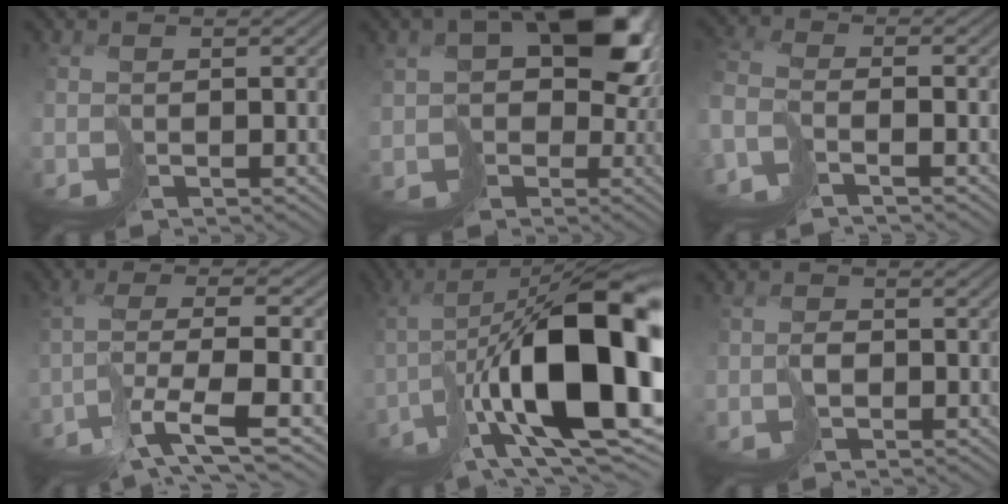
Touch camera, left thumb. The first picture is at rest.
{"total": 13.5, "force": [3.2, 9.0, 9.5], "torque": [-0.168, -0.010, 0.077]}
{"total": 4.7, "force": [-3.5, 0.8, 3.0], "torque": [-0.079, -0.002, -0.076]}
{"total": 9.1, "force": [-3.1, 1.3, 8.5], "torque": [-0.168, -0.002, -0.044]}
{"total": 19.6, "force": [-3.6, 6.6, 18.1], "torque": [-0.298, 0.002, -0.051]}
{"total": 1.9, "force": [-0.4, 1.5, 1.0], "torque": [-0.013, 0.000, -0.006]}